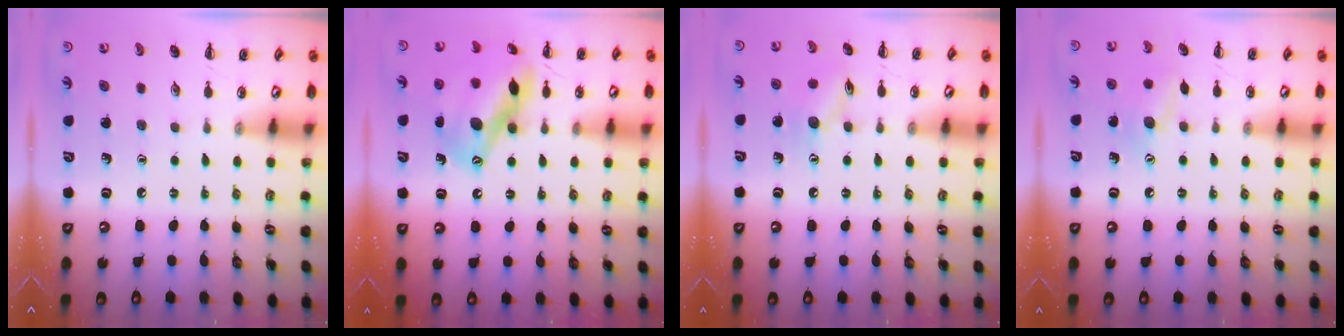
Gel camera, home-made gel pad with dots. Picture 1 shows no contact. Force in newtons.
{"total": 15.5, "press": 15.0, "slide": 3.9}
{"total": 8.1, "press": 8.1, "slide": 0.8}
{"total": 9.0, "press": 8.9, "slide": 0.8}